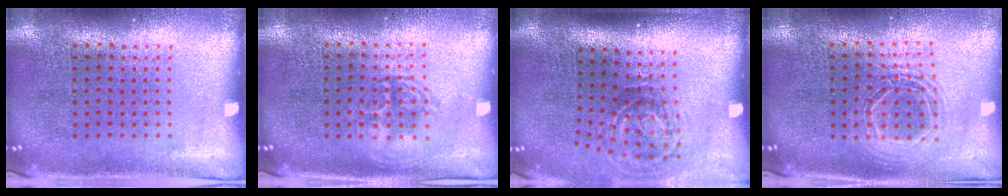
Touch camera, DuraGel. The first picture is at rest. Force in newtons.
{"total": 1.3, "press": 1.3, "slide": 0.2}
{"total": 2.0, "press": 1.2, "slide": 1.6}
{"total": 1.6, "press": 1.3, "slide": 0.8}